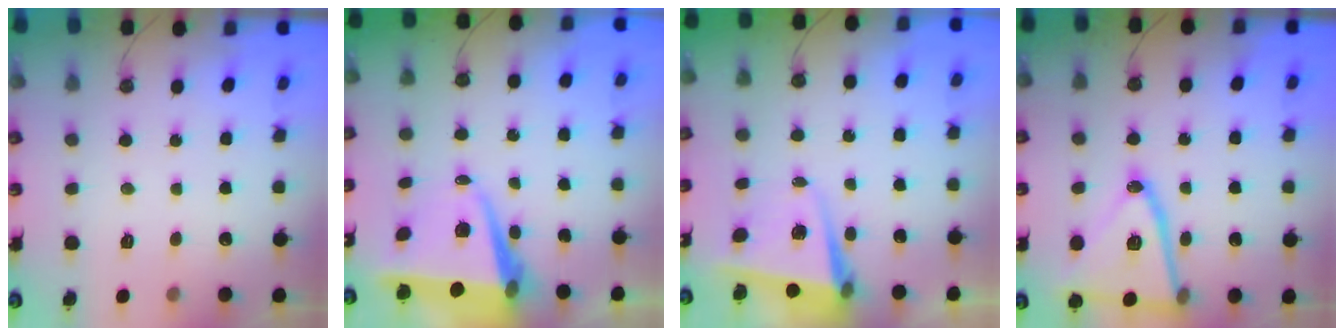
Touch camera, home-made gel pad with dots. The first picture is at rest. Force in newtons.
{"total": 9.5, "press": 8.6, "slide": 4.0}
{"total": 5.1, "press": 5.0, "slide": 1.4}
{"total": 21.0, "press": 20.8, "slide": 3.4}